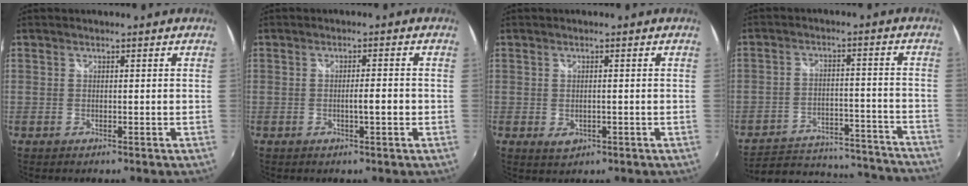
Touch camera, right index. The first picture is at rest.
{"total": 2.5, "force": [-0.5, 0.3, 2.4], "torque": [-0.037, -0.001, -0.010]}
{"total": 2.7, "force": [-0.5, 1.7, 2.1], "torque": [-0.037, -0.006, -0.003]}
{"total": 25.6, "force": [-23.1, 7.1, 8.5], "torque": [-0.158, 0.010, -0.287]}